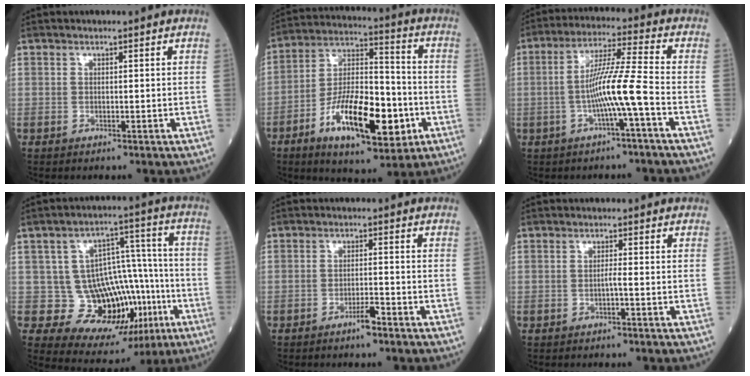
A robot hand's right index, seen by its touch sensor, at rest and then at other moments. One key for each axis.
{"total": 17.0, "fx": -6.2, "fy": 6.0, "fz": 14.6, "tx": -0.266, "ty": 0.004, "tz": -0.095}
{"total": 8.7, "fx": -2.3, "fy": -1.0, "fz": 8.3, "tx": -0.157, "ty": 0.011, "tz": -0.042}
{"total": 14.1, "fx": -4.1, "fy": 9.3, "fz": 9.8, "tx": -0.130, "ty": 0.036, "tz": -0.039}
{"total": 2.4, "fx": -1.7, "fy": 0.0, "fz": 1.6, "tx": -0.030, "ty": 0.000, "tz": -0.028}
{"total": 0.7, "fx": -0.3, "fy": -0.2, "fz": 0.6, "tx": -0.010, "ty": 0.003, "tz": -0.005}